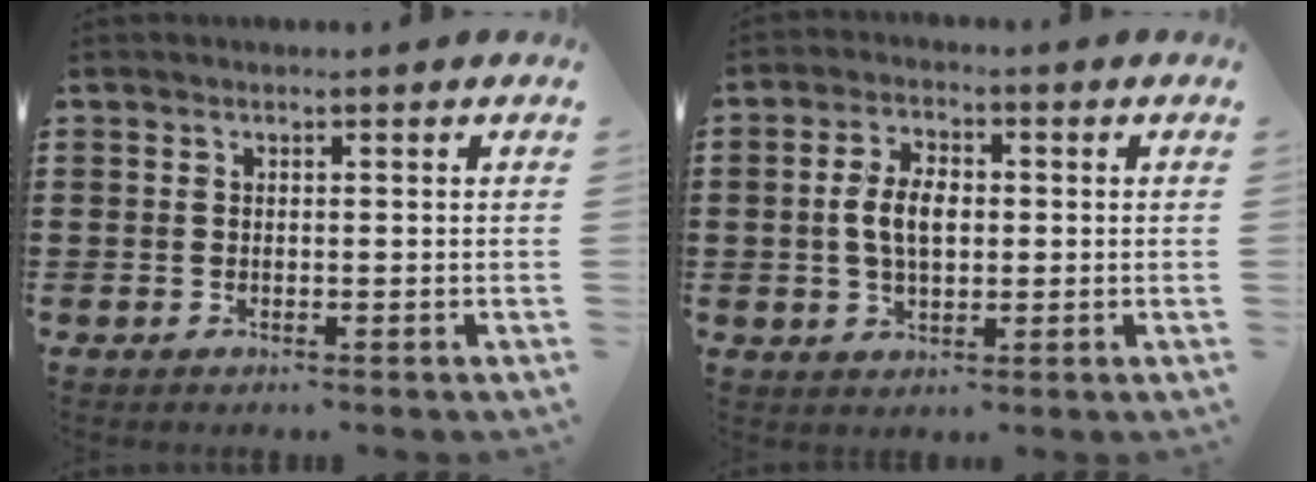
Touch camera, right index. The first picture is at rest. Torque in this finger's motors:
{"motor_torque": [0.34, 0.23, 0.22, 0.08]}